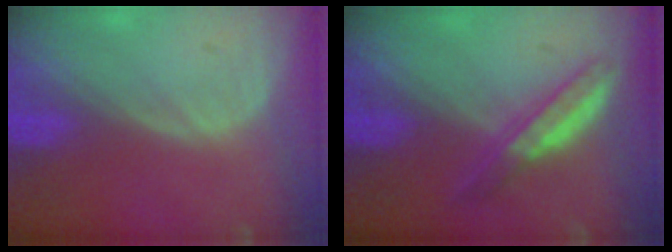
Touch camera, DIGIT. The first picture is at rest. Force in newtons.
{"total": 4.6, "press": 4.6, "slide": 0.1}